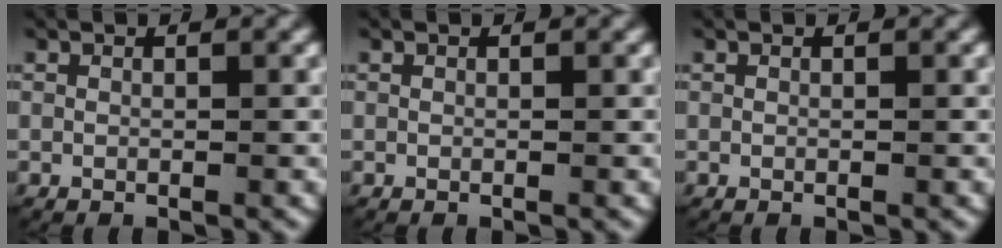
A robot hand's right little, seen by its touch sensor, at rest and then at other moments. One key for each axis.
{"total": 0.0}
{"total": 0.0}